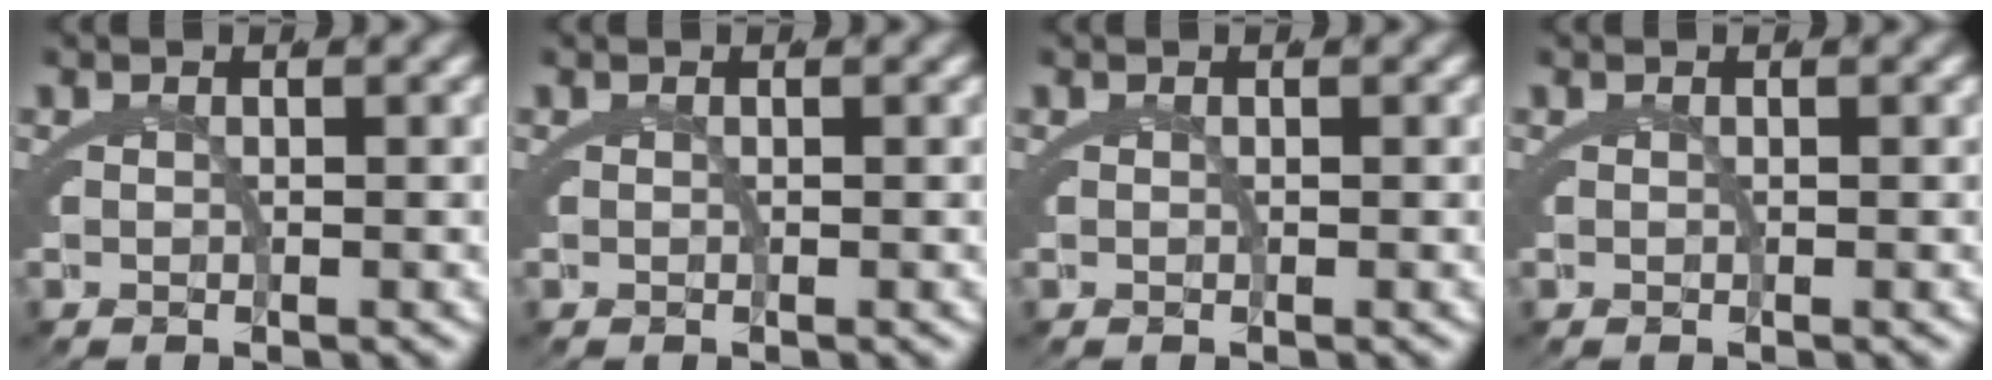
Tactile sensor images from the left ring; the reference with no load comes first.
{"total": 0.0}
{"total": 0.0}
{"total": 0.0}